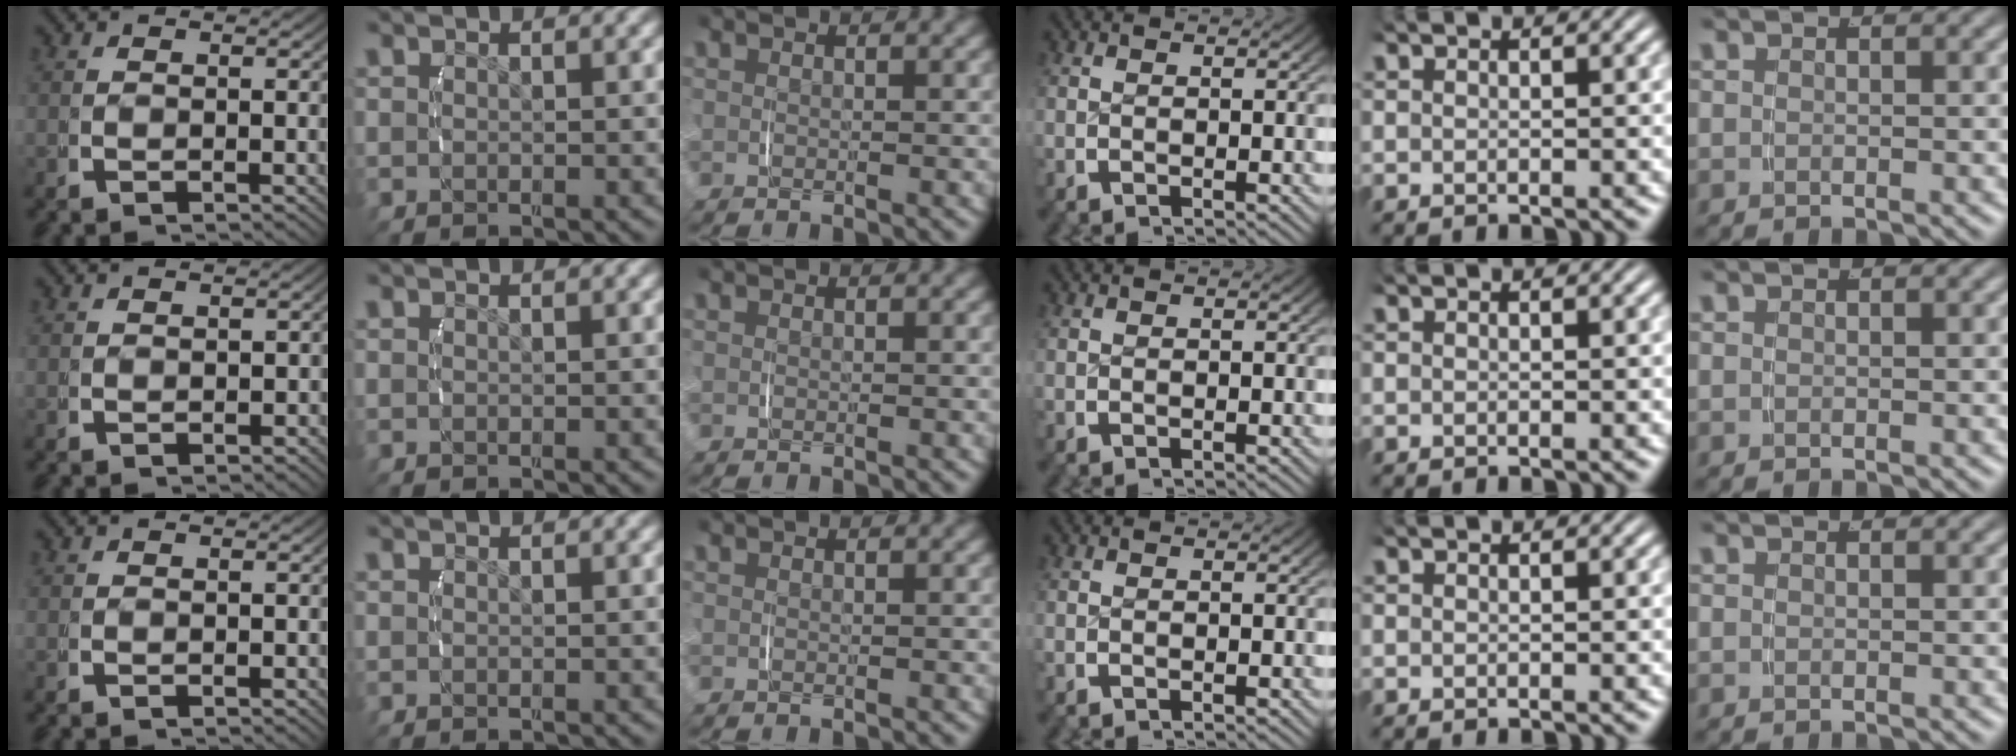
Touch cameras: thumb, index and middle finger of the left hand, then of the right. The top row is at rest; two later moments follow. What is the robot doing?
{"motion": "lift_and_place", "object": "string"}